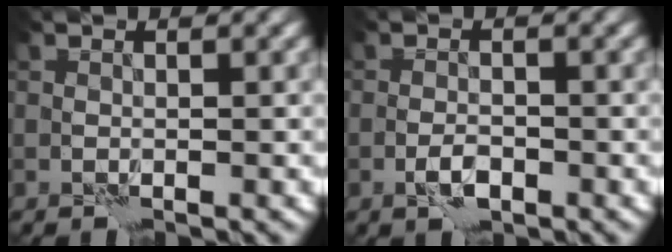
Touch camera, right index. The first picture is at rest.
{"total": 1.5, "force": [-0.8, 0.6, 1.1], "torque": [-0.020, 0.000, -0.017]}